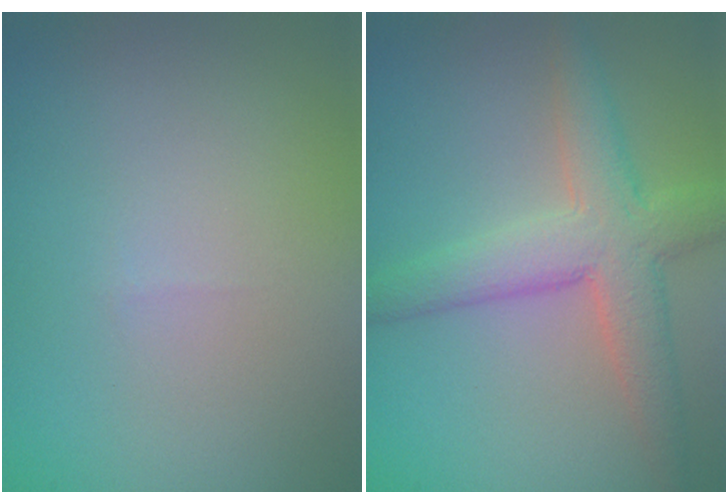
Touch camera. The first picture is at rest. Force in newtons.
{"total": 5.6, "press": 5.6, "slide": 0.6}